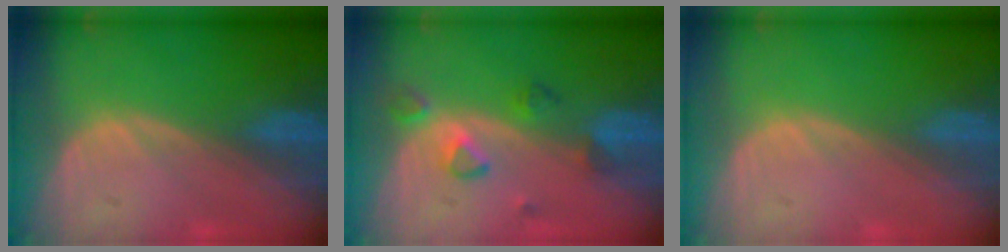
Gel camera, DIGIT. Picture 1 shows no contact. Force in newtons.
{"total": 4.1, "press": 4.0, "slide": 0.9}
{"total": 0.0}